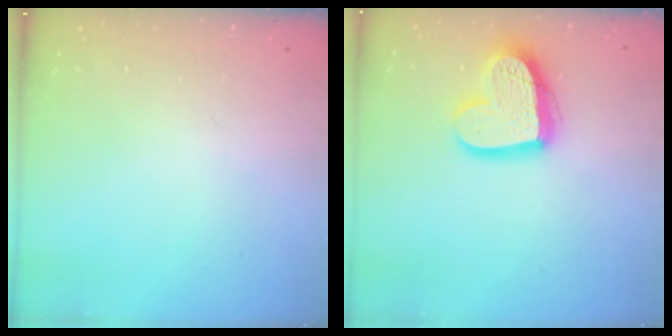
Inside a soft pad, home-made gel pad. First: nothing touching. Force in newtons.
{"total": 15.9, "press": 15.8, "slide": 1.4}